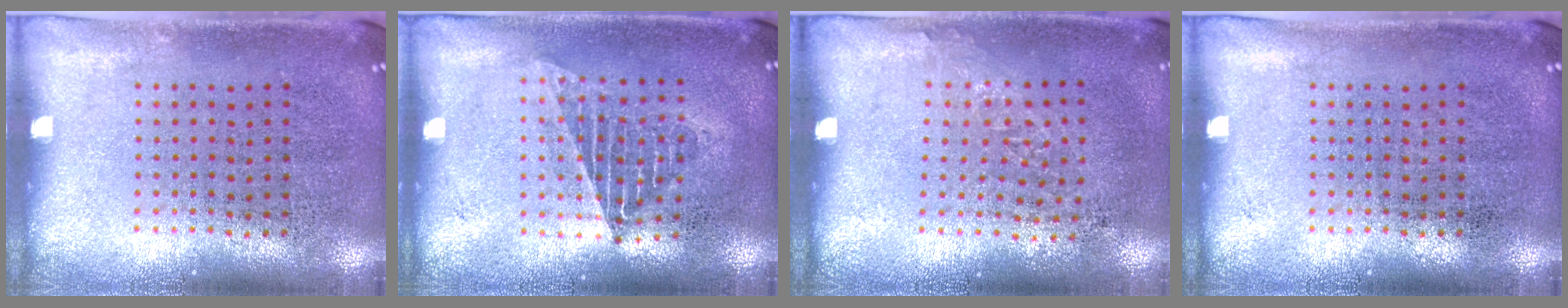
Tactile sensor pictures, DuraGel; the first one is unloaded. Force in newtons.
{"total": 1.3, "press": 1.2, "slide": 0.5}
{"total": 1.0, "press": 0.7, "slide": 0.6}
{"total": 0.0}